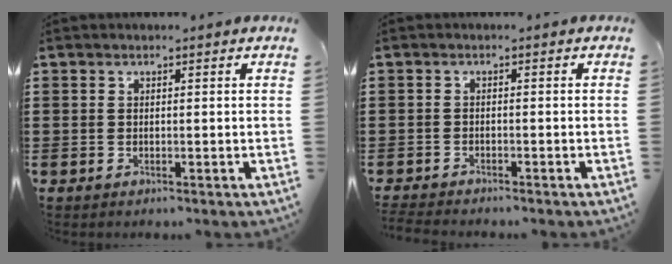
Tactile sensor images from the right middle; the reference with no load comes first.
{"total": 1.6, "force": [-1.6, 0.0, 0.0], "torque": [-0.013, -0.005, -0.036]}